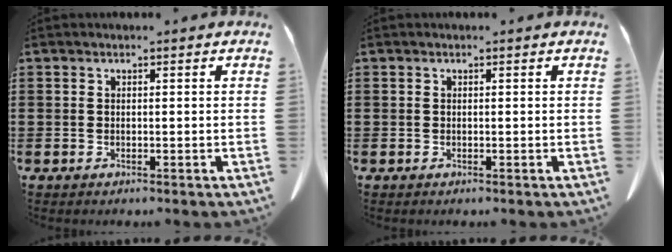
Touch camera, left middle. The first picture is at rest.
{"total": 0.0}